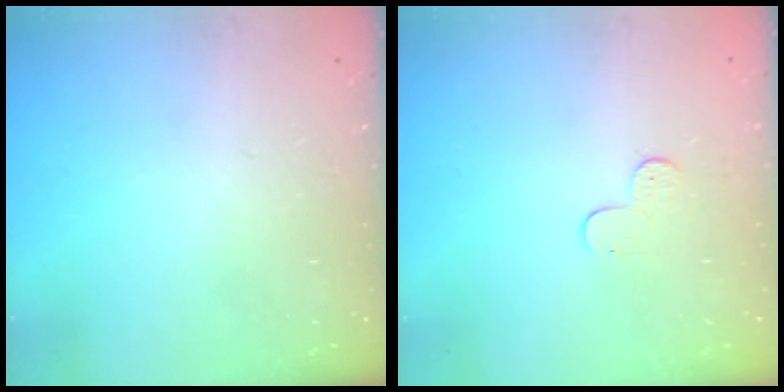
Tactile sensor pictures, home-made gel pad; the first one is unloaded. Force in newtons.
{"total": 3.9, "press": 3.8, "slide": 0.3}